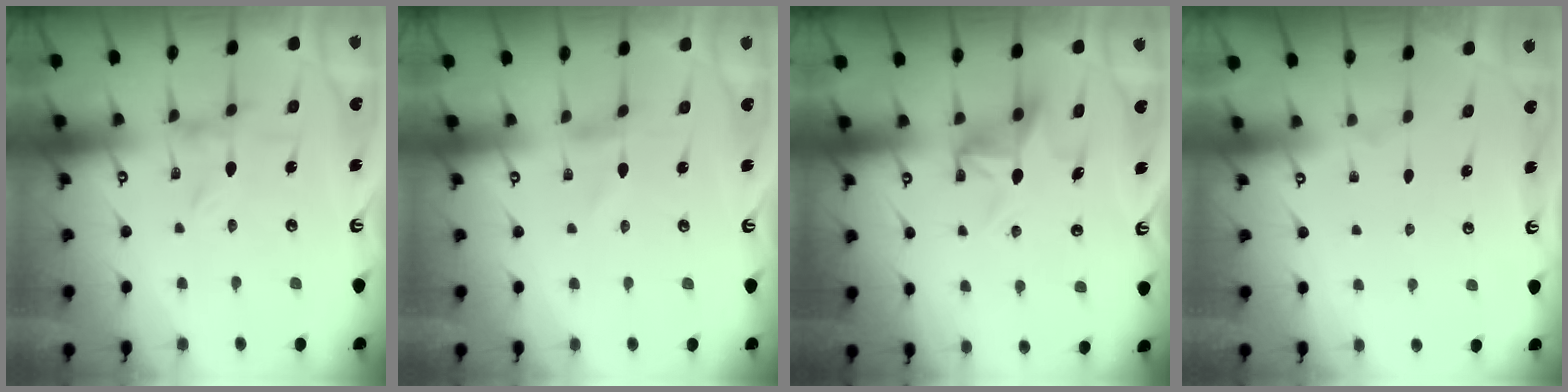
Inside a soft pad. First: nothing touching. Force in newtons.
{"total": 1.0, "press": 1.0, "slide": 0.1}
{"total": 10.2, "press": 10.2, "slide": 0.5}
{"total": 1.6, "press": 1.6, "slide": 0.2}